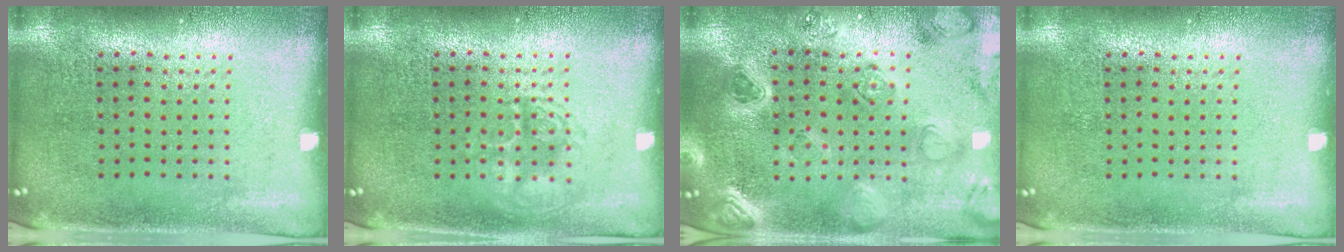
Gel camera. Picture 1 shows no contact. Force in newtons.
{"total": 1.9, "press": 1.9, "slide": 0.3}
{"total": 2.1, "press": 2.1, "slide": 0.4}
{"total": 0.0}